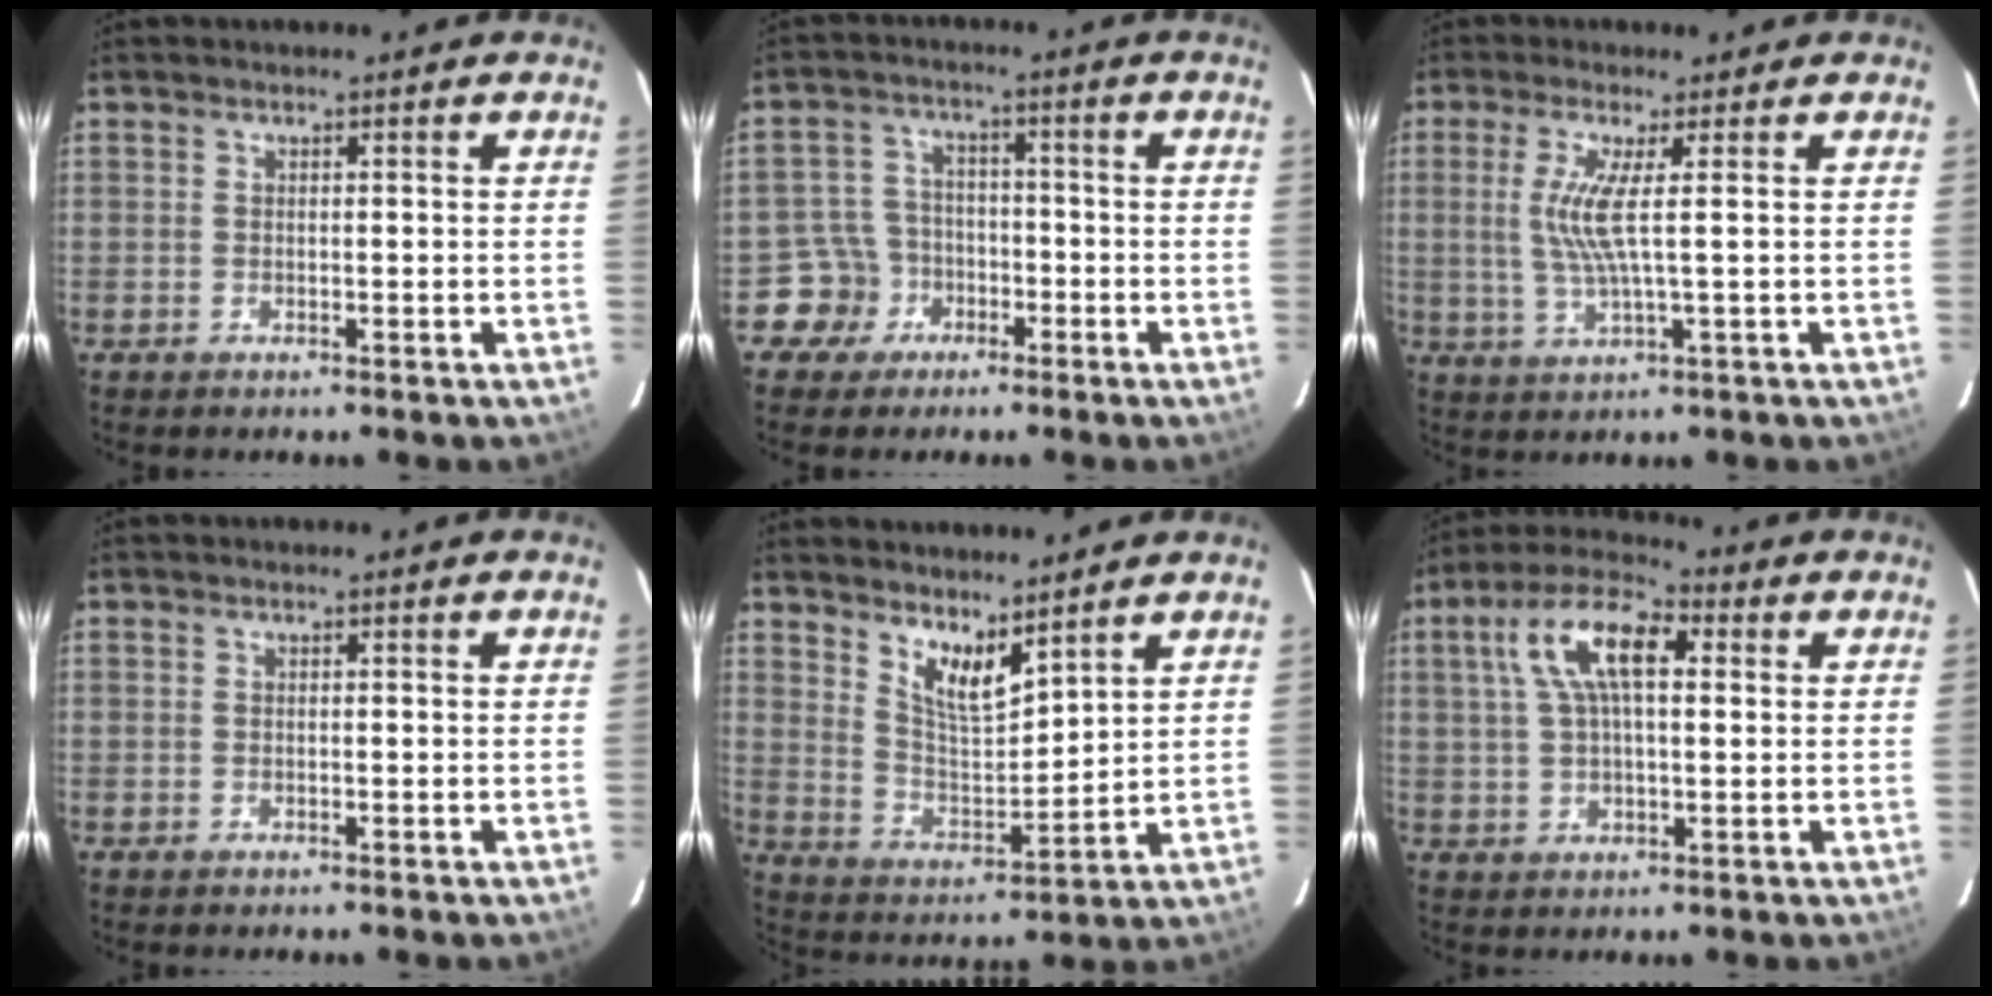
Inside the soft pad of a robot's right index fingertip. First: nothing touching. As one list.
[{"total": 6.2, "force": [-3.2, 5.4, -0.2], "torque": [-0.009, 0.028, -0.059]}, {"total": 6.1, "force": [0.9, -0.2, 6.0], "torque": [-0.127, -0.008, 0.019]}, {"total": 0.0}, {"total": 8.4, "force": [6.3, 2.5, 4.8], "torque": [-0.083, -0.011, 0.124]}, {"total": 11.4, "force": [3.2, 4.9, 9.7], "torque": [-0.185, 0.029, 0.053]}]